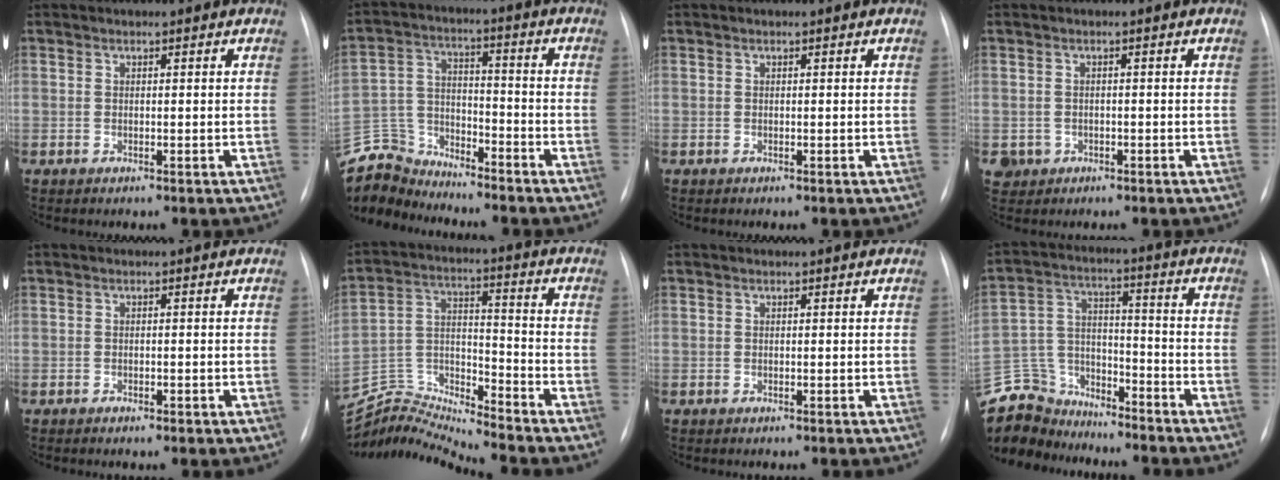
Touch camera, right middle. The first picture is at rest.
{"total": 11.0, "force": [-10.7, 2.5, 0.3], "torque": [-0.013, 0.018, -0.208]}
{"total": 0.0}
{"total": 2.5, "force": [-0.9, 2.3, 0.1], "torque": [0.001, 0.008, -0.011]}
{"total": 1.1, "force": [-0.6, 0.3, 0.8], "torque": [-0.014, 0.000, -0.006]}
{"total": 12.0, "force": [-11.7, -2.3, -0.7], "torque": [0.006, 0.045, -0.224]}
{"total": 0.0}
{"total": 14.7, "force": [-13.4, 5.7, 1.8], "torque": [-0.050, 0.039, -0.240]}